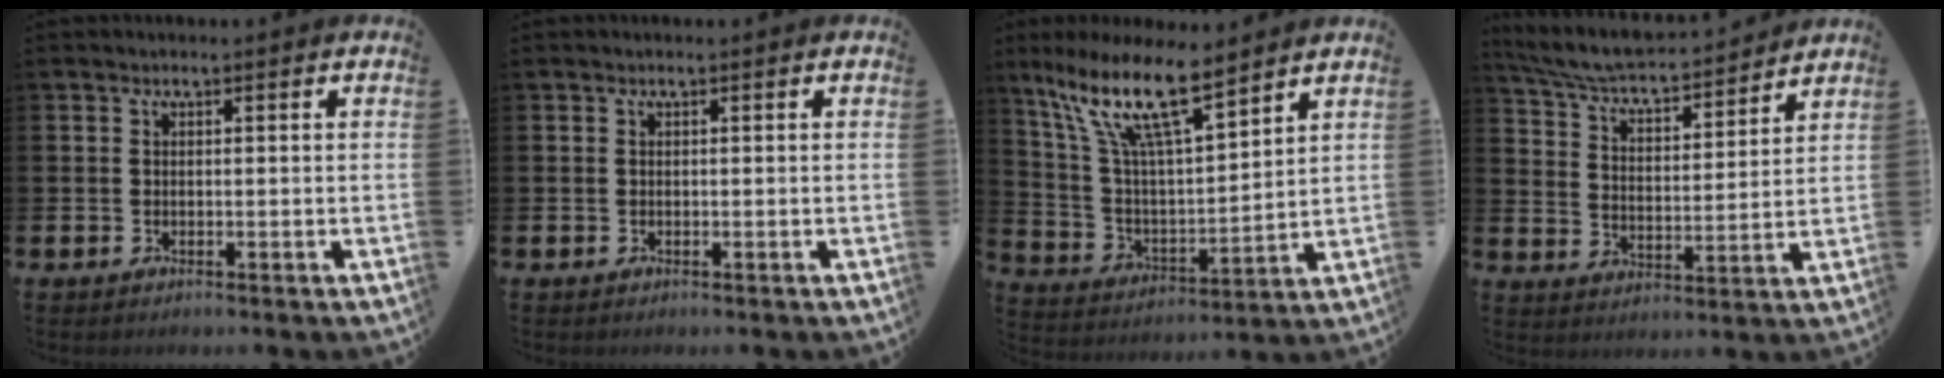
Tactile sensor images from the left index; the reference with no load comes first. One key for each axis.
{"total": 0.0}
{"total": 13.0, "fx": 9.4, "fy": 3.1, "fz": 8.4, "tx": -0.192, "ty": -0.037, "tz": 0.162}
{"total": 6.4, "fx": 6.0, "fy": 0.8, "fz": 2.0, "tx": -0.065, "ty": -0.052, "tz": 0.098}